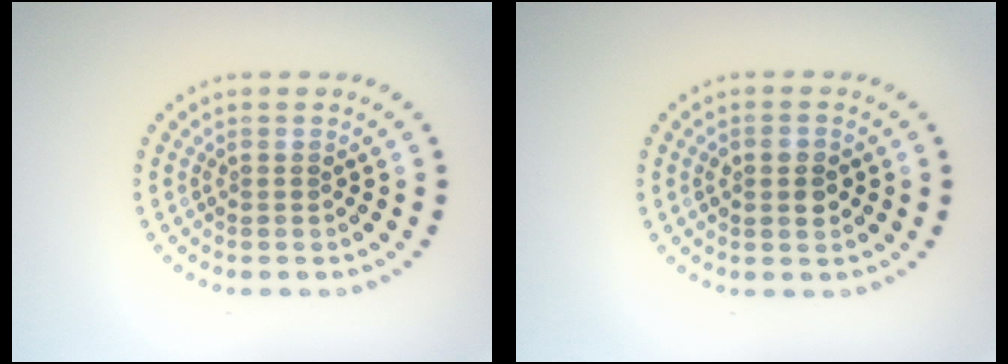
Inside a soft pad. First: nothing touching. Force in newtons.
{"total": 2.8, "press": 2.8, "slide": 0.1}